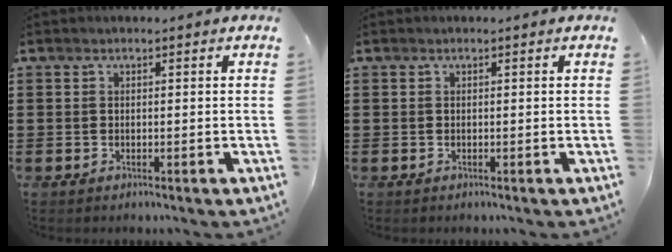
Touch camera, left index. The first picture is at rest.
{"total": 0.0}